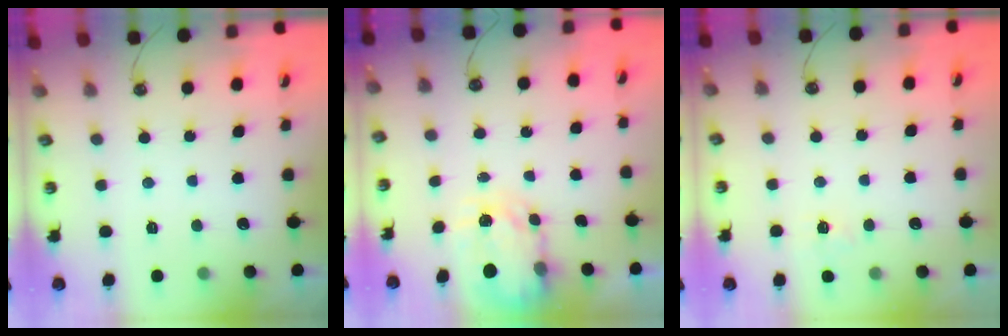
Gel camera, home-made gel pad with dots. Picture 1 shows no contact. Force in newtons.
{"total": 4.9, "press": 4.9, "slide": 0.4}
{"total": 5.2, "press": 5.1, "slide": 0.5}